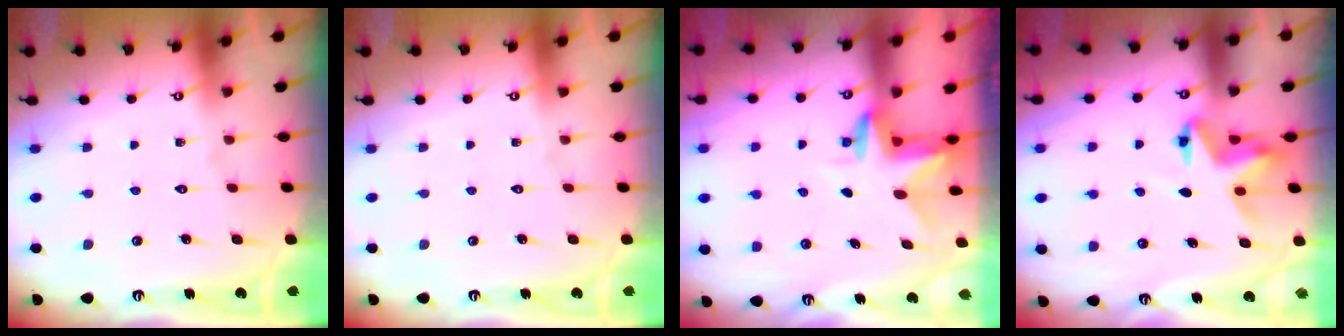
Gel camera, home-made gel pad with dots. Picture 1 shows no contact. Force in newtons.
{"total": 0.0}
{"total": 3.1, "press": 3.1, "slide": 0.2}
{"total": 5.3, "press": 5.3, "slide": 0.1}